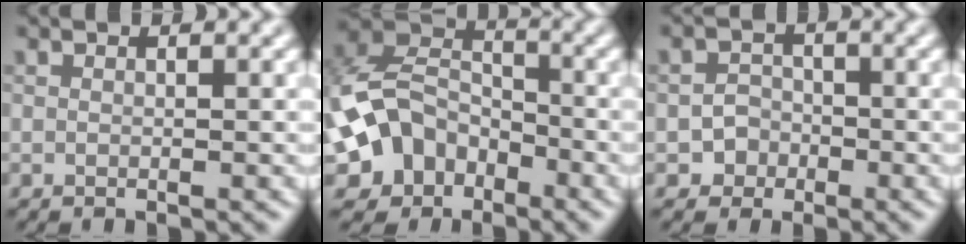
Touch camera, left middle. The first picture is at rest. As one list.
[{"total": 7.1, "force": [-2.8, 5.7, 3.2], "torque": [-0.055, 0.001, -0.064]}, {"total": 2.1, "force": [-1.0, 1.8, 0.3], "torque": [0.005, 0.009, -0.021]}]